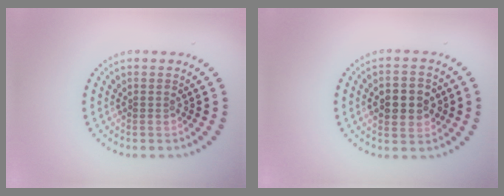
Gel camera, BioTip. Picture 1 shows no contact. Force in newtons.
{"total": 4.5, "press": 4.5, "slide": 0.3}